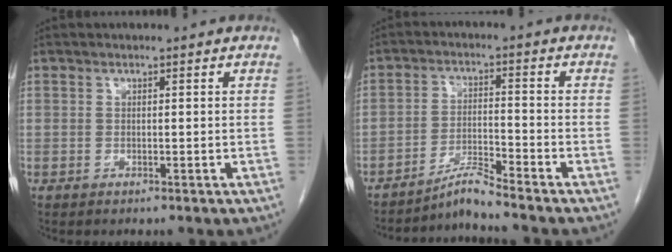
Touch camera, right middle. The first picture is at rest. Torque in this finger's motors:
{"motor_torque": [-0.11, -0.37, 0.01, 0.00]}